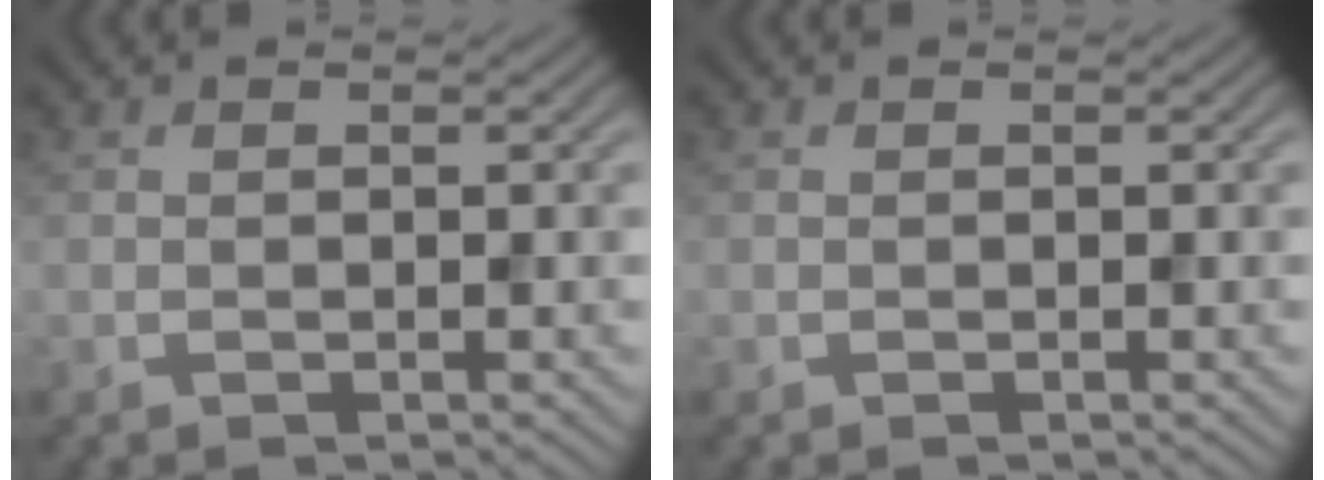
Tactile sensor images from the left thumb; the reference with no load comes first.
{"total": 0.0}